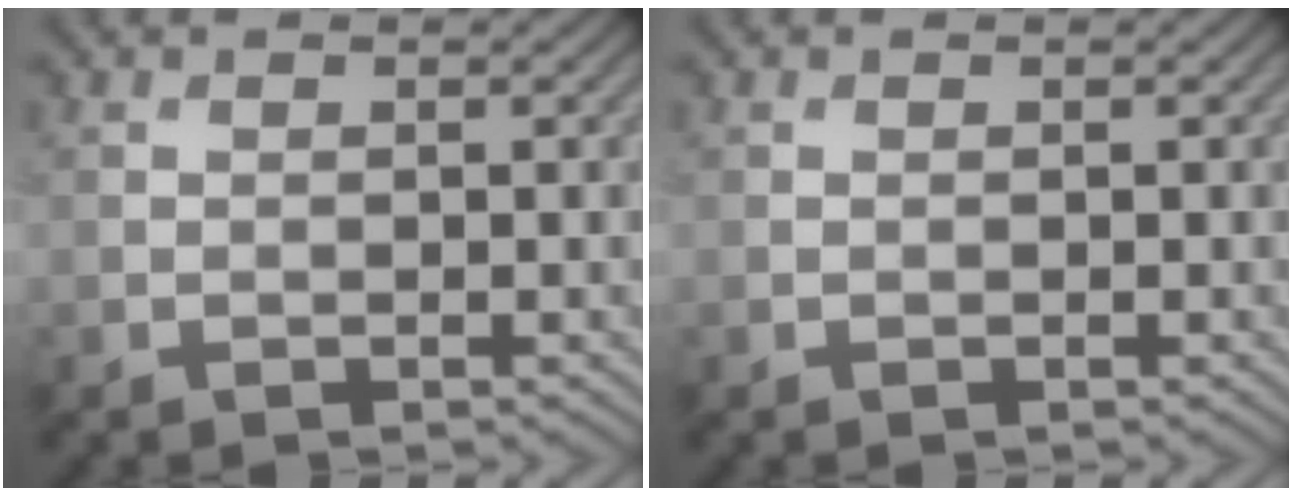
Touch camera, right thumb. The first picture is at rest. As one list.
[{"total": 0.0}]